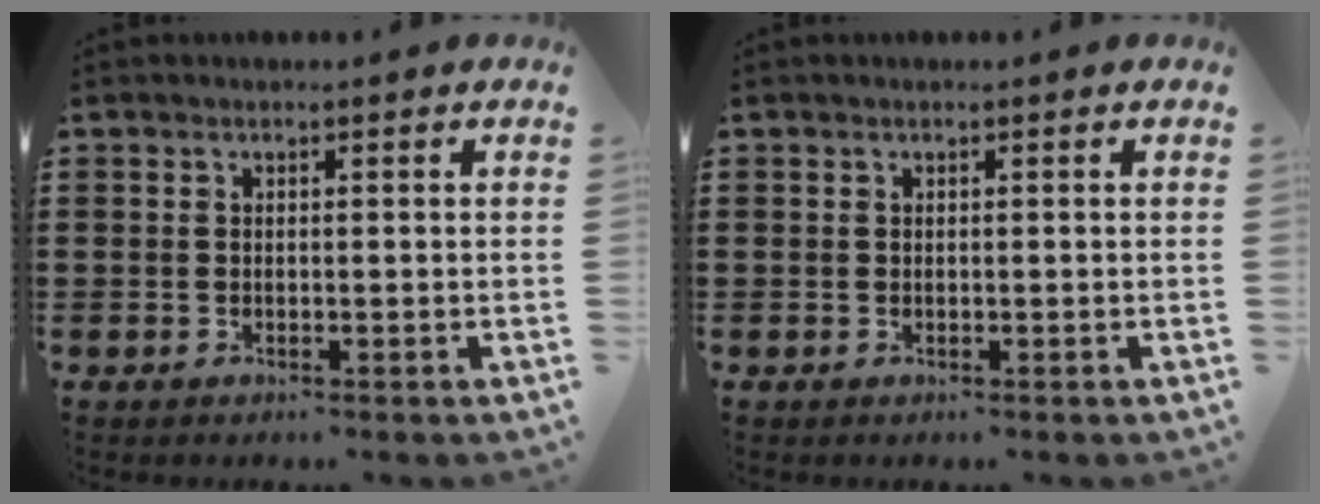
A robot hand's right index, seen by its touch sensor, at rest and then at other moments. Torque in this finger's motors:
{"motor_torque": [2.14, 0.00, 0.02, -0.01]}